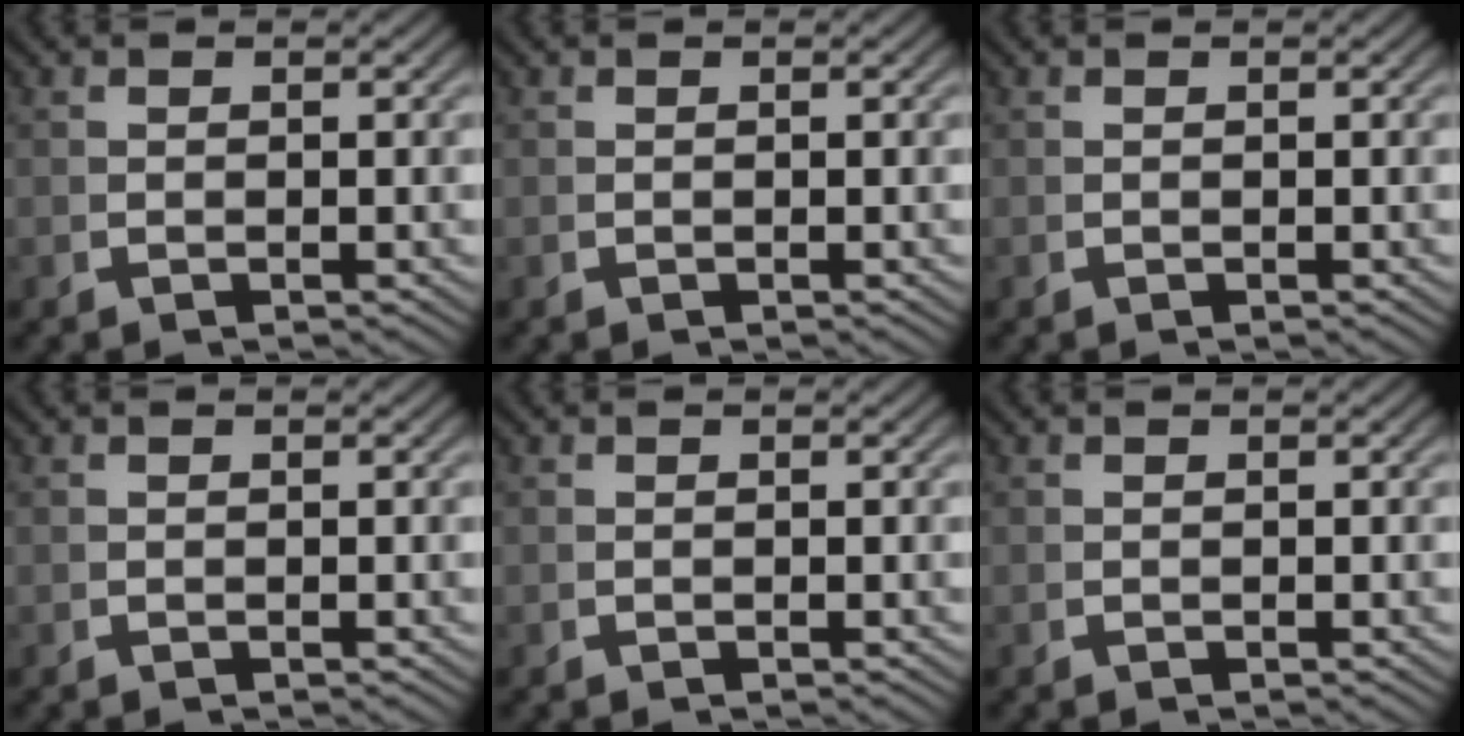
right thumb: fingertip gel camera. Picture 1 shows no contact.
{"total": 0.0}
{"total": 0.0}
{"total": 0.0}
{"total": 0.0}
{"total": 0.0}